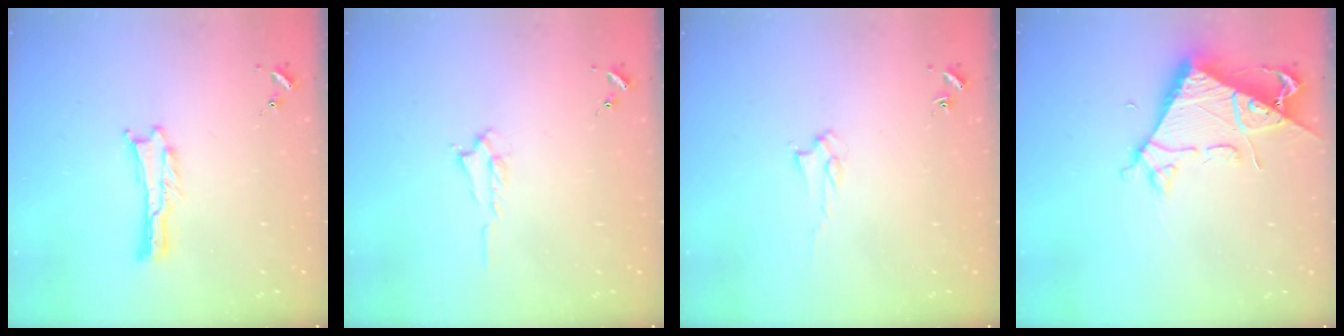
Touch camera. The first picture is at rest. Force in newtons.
{"total": 0.7, "press": 0.6, "slide": 0.2}
{"total": 1.6, "press": 1.6, "slide": 0.2}
{"total": 7.3, "press": 7.3, "slide": 0.6}